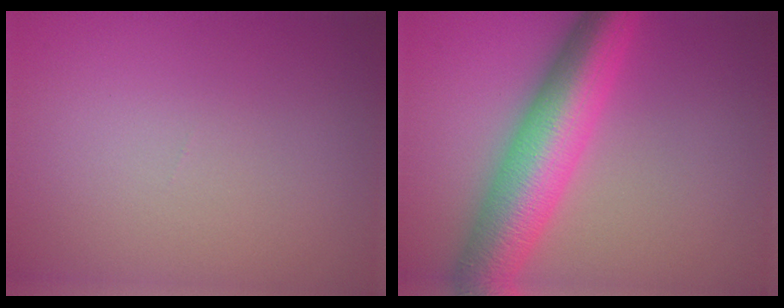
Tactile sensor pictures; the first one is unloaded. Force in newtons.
{"total": 8.8, "press": 8.8, "slide": 0.0}